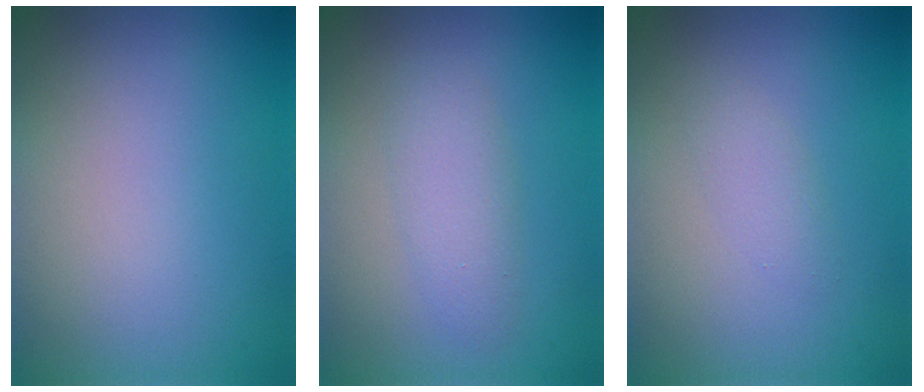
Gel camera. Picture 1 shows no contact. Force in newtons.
{"total": 2.5, "press": 2.5, "slide": 0.1}
{"total": 1.3, "press": 1.3, "slide": 0.1}